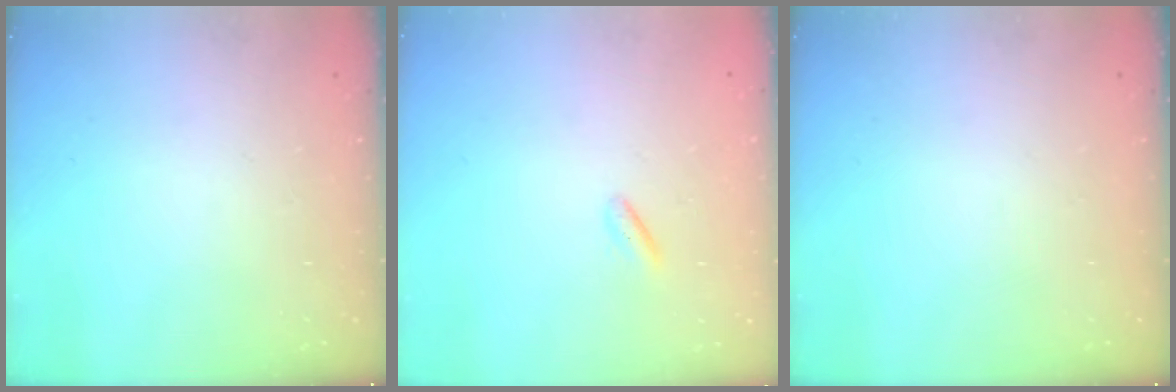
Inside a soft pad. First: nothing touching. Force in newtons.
{"total": 1.4, "press": 1.1, "slide": 0.8}
{"total": 0.0}